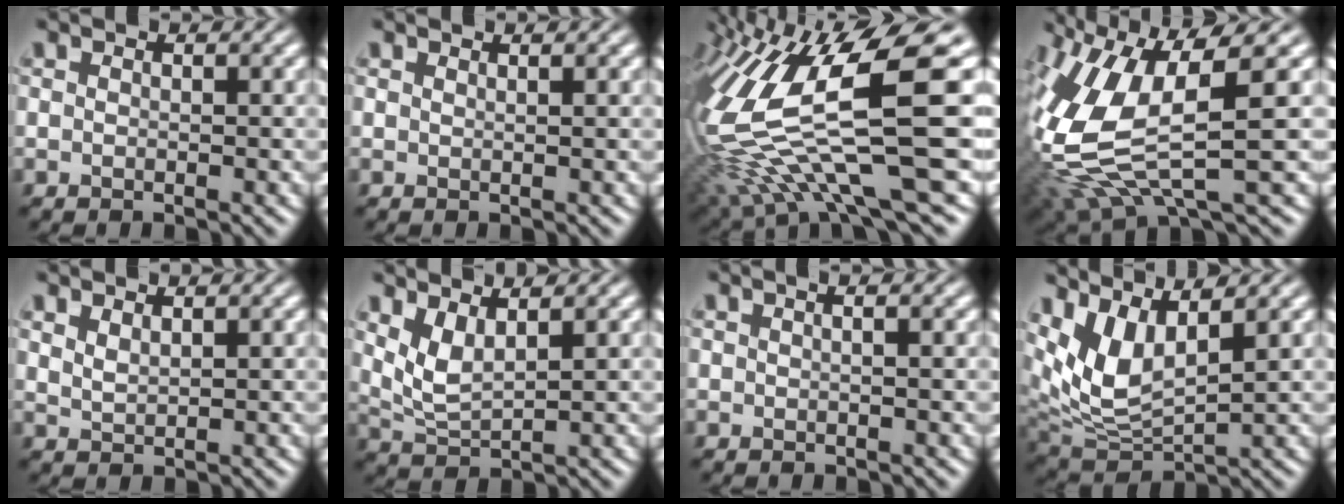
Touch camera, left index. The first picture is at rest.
{"total": 0.8, "force": [0.7, 0.3, 0.3], "torque": [0.011, 0.004, -0.001]}
{"total": 14.9, "force": [-0.9, 4.3, 14.3], "torque": [-0.300, 0.007, 0.010]}
{"total": 11.0, "force": [-2.0, 4.4, 9.9], "torque": [-0.237, -0.010, -0.026]}
{"total": 0.9, "force": [0.8, 0.0, 0.2], "torque": [-0.012, 0.003, 0.029]}
{"total": 2.2, "force": [1.3, 0.5, 1.7], "torque": [-0.055, -0.004, 0.044]}
{"total": 2.0, "force": [0.9, 1.0, 1.5], "torque": [-0.002, 0.015, -0.012]}
{"total": 5.6, "force": [2.5, 2.3, 4.4], "torque": [-0.113, -0.003, 0.065]}